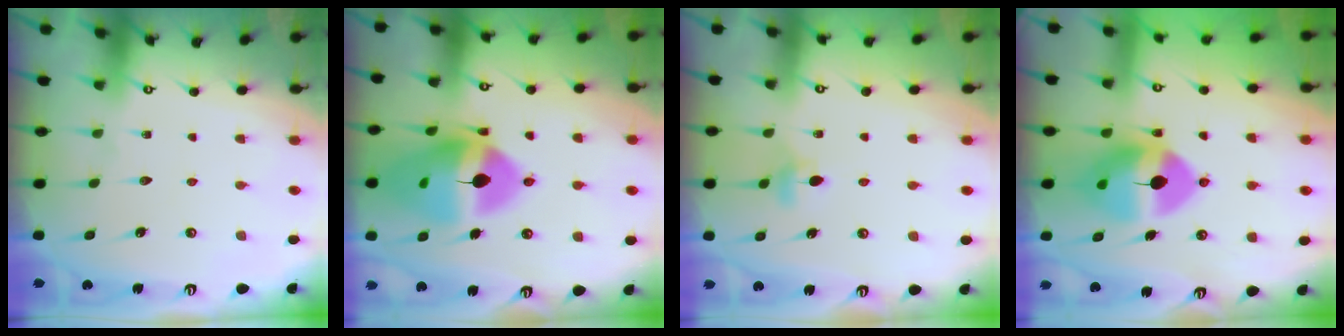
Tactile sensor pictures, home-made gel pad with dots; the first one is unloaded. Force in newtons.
{"total": 17.5, "press": 17.4, "slide": 1.8}
{"total": 4.0, "press": 3.9, "slide": 0.8}
{"total": 11.7, "press": 11.5, "slide": 2.2}